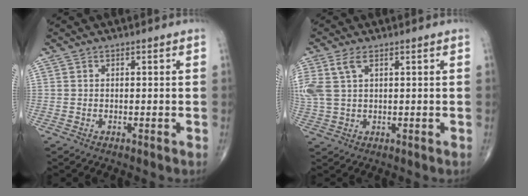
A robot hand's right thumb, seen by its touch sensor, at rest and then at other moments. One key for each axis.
{"total": 6.6, "fx": 2.5, "fy": 3.4, "fz": 5.1, "tx": -0.144, "ty": 0.013, "tz": 0.057}